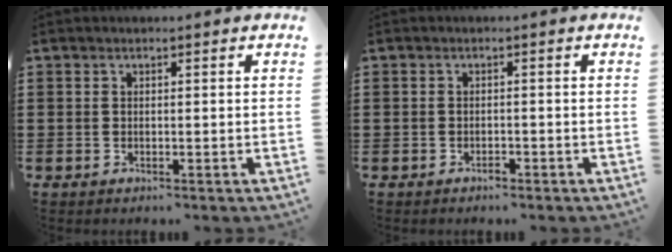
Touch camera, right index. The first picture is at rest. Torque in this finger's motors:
{"motor_torque": [0.13, 0.20, 0.02, 0.03]}